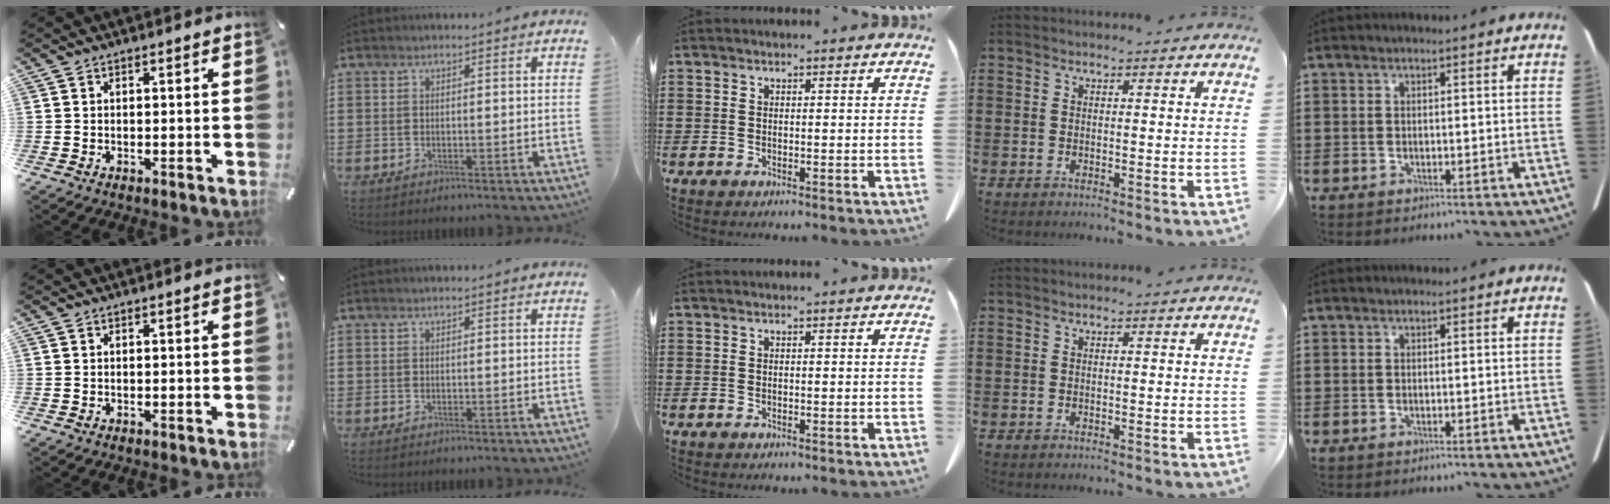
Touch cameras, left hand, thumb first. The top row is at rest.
{}